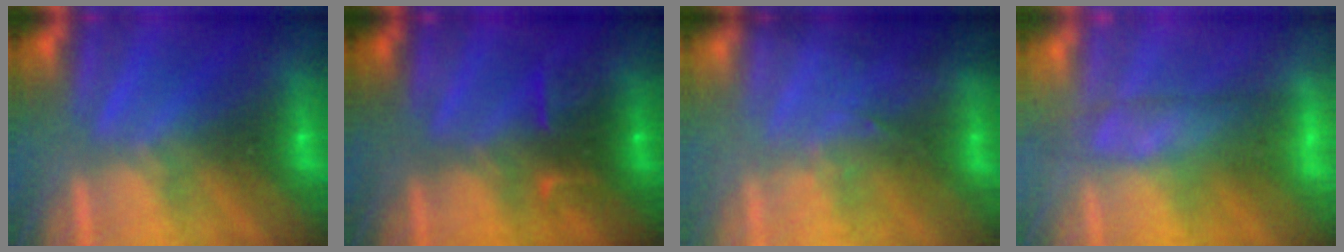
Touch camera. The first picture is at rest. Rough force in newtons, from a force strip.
{"total": 2.4}
{"total": 2.6}
{"total": 3.8}